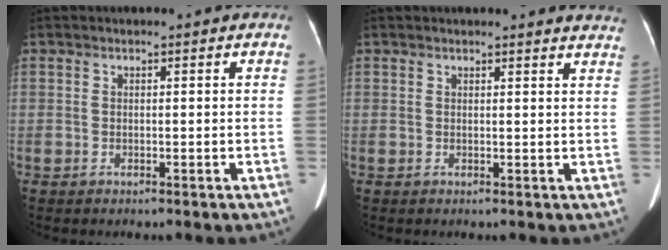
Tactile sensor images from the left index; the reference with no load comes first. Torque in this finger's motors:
{"motor_torque": [0.83, -1.31, 0.18, 0.03]}